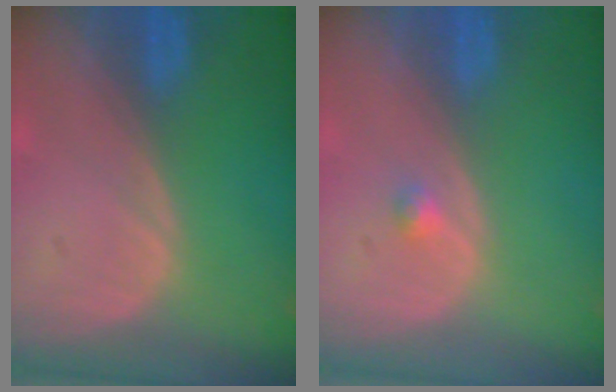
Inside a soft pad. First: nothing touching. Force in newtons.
{"total": 1.2, "press": 1.1, "slide": 0.6}